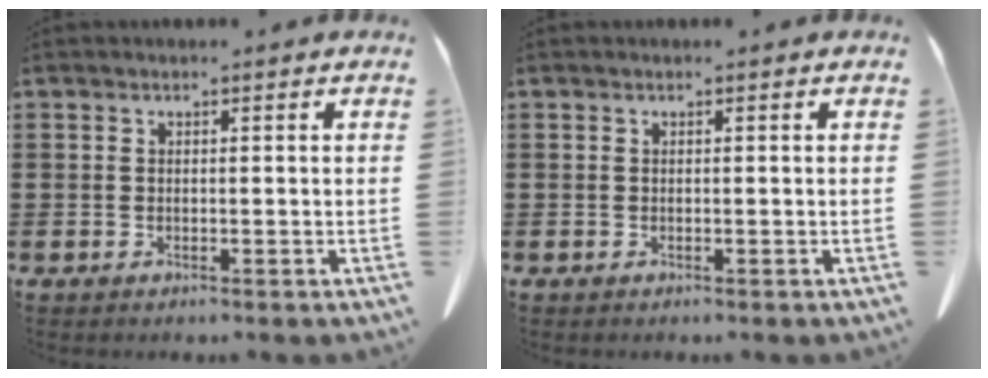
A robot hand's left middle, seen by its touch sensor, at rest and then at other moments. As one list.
[{"total": 0.0}]